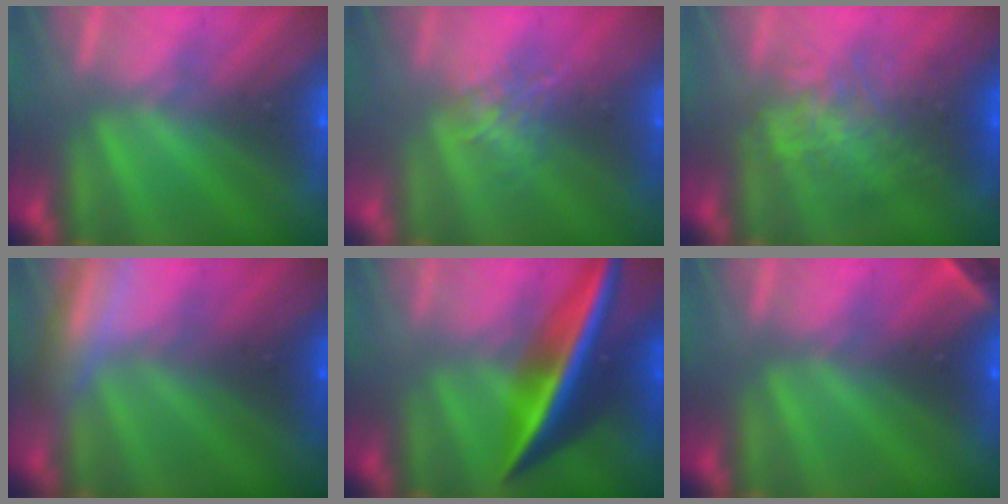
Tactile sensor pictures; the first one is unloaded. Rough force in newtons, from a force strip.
{"total": 1.9}
{"total": 2.2}
{"total": 2.8}
{"total": 2.5}
{"total": 2.0}